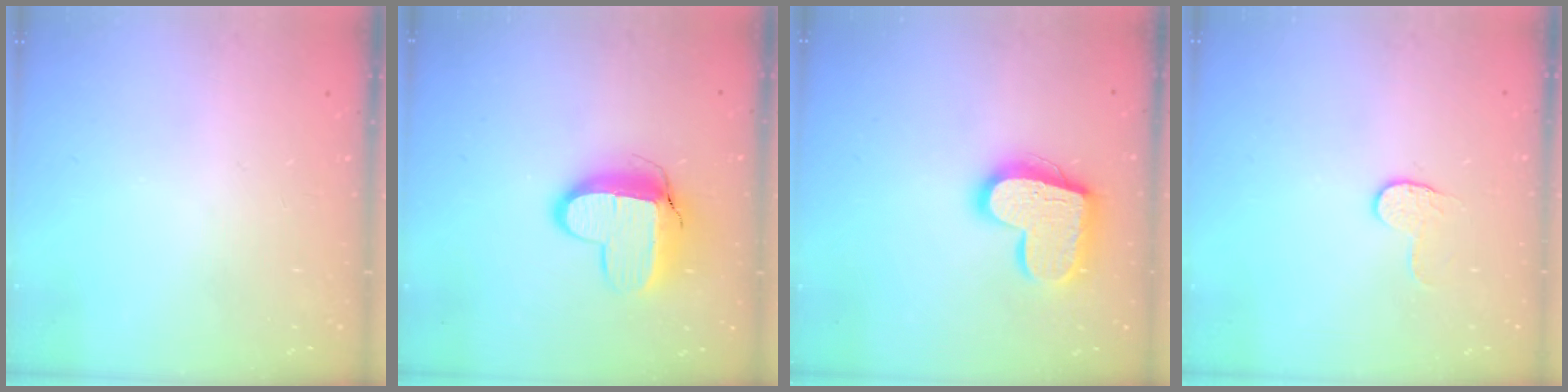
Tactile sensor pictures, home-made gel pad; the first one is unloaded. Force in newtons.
{"total": 12.6, "press": 12.6, "slide": 1.0}
{"total": 17.4, "press": 17.3, "slide": 1.4}
{"total": 3.6, "press": 3.6, "slide": 0.4}